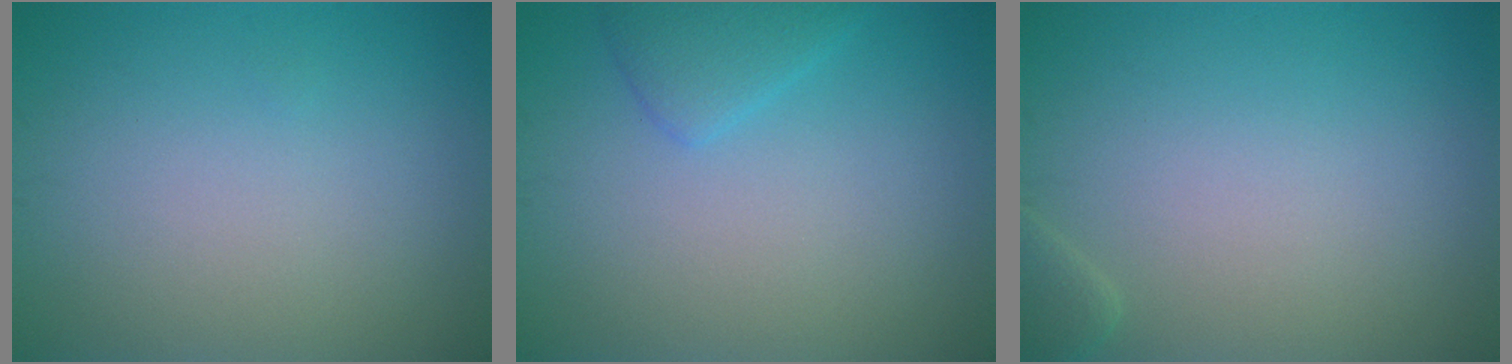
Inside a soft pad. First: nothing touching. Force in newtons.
{"total": 2.0, "press": 2.0, "slide": 0.1}
{"total": 1.2, "press": 1.2, "slide": 0.2}